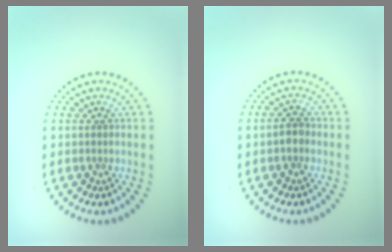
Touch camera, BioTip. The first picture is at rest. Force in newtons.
{"total": 1.3, "press": 1.3, "slide": 0.3}